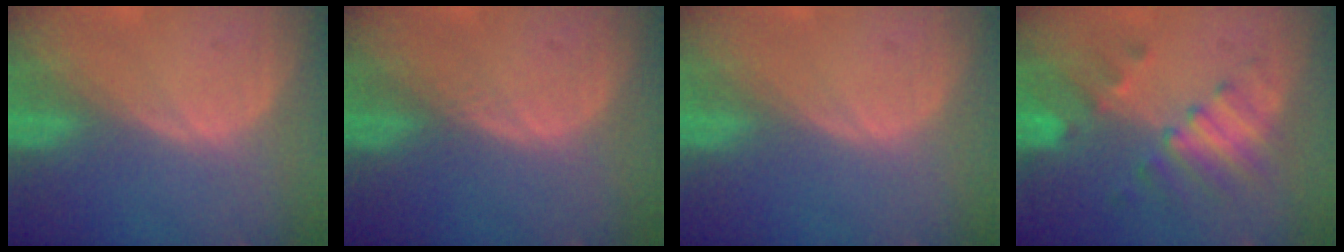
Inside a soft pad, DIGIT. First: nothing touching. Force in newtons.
{"total": 0.6, "press": 0.6, "slide": 0.0}
{"total": 0.0}
{"total": 7.6, "press": 6.8, "slide": 3.5}